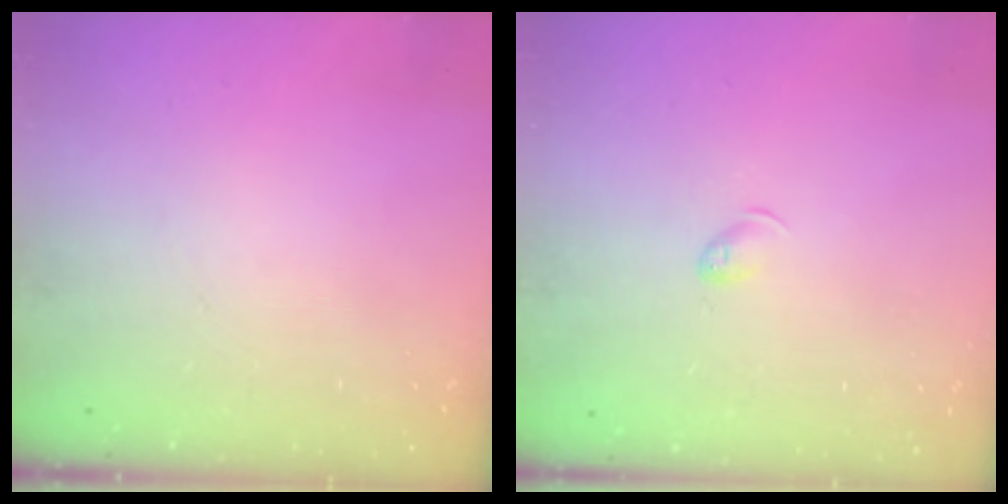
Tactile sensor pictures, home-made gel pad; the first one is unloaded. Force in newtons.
{"total": 3.7, "press": 3.6, "slide": 0.7}